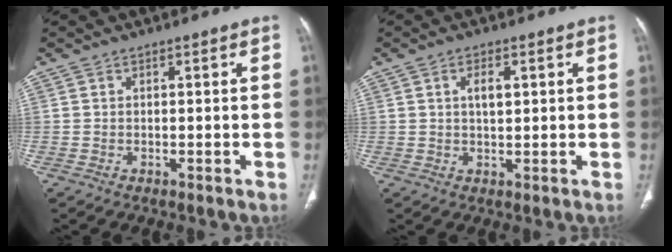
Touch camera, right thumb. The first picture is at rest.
{"total": 3.5, "force": [1.1, 1.5, 3.0], "torque": [-0.051, -0.002, 0.020]}